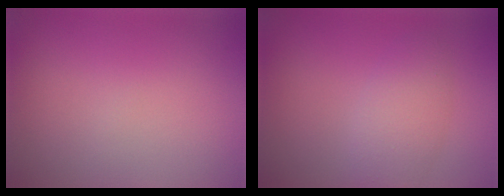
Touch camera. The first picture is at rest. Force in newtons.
{"total": 3.1, "press": 3.1, "slide": 0.1}